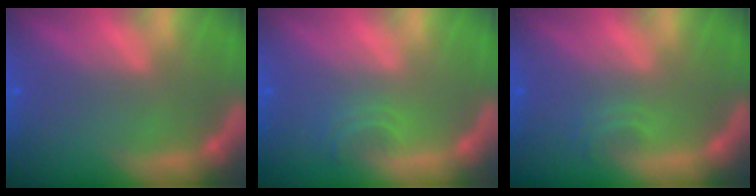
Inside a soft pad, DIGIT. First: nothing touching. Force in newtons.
{"total": 1.9}
{"total": 1.4}